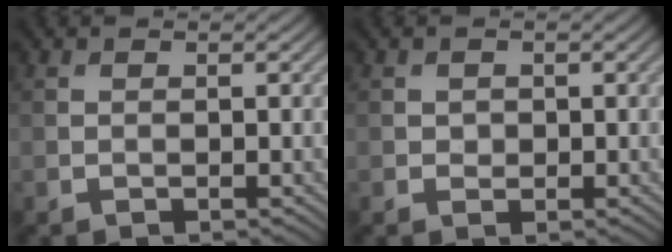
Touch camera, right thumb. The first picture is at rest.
{"total": 0.7, "force": [0.1, 0.7, 0.2], "torque": [-0.005, -0.004, 0.002]}